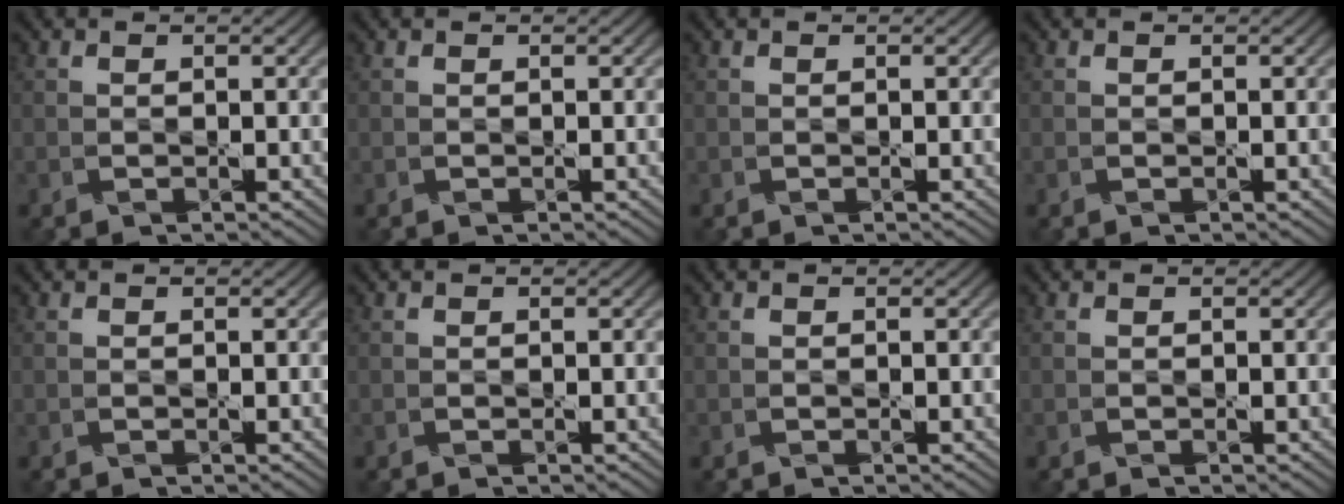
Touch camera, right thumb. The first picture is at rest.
{"total": 0.0}
{"total": 0.0}
{"total": 0.0}
{"total": 0.0}
{"total": 0.0}
{"total": 0.0}
{"total": 0.0}